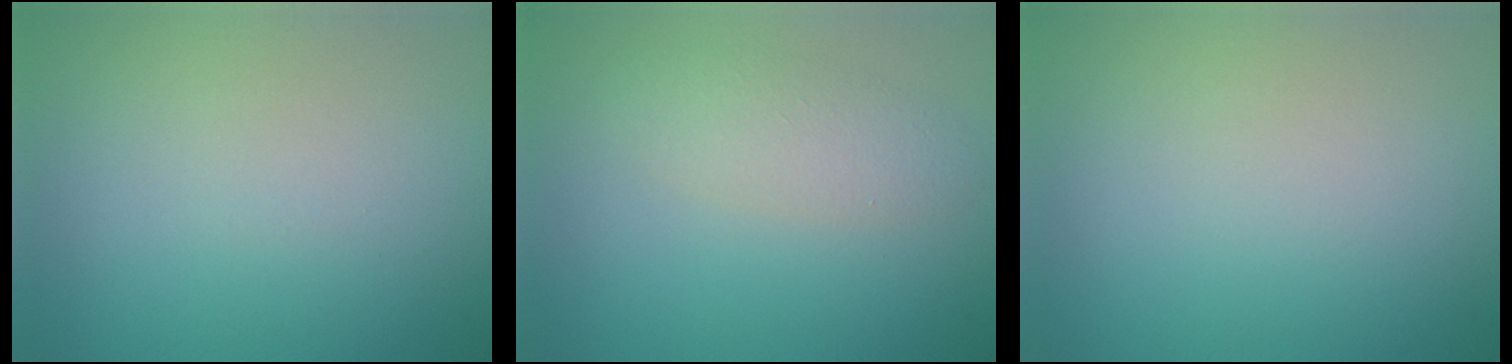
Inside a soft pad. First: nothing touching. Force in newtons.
{"total": 2.4, "press": 2.4, "slide": 0.1}
{"total": 0.0}